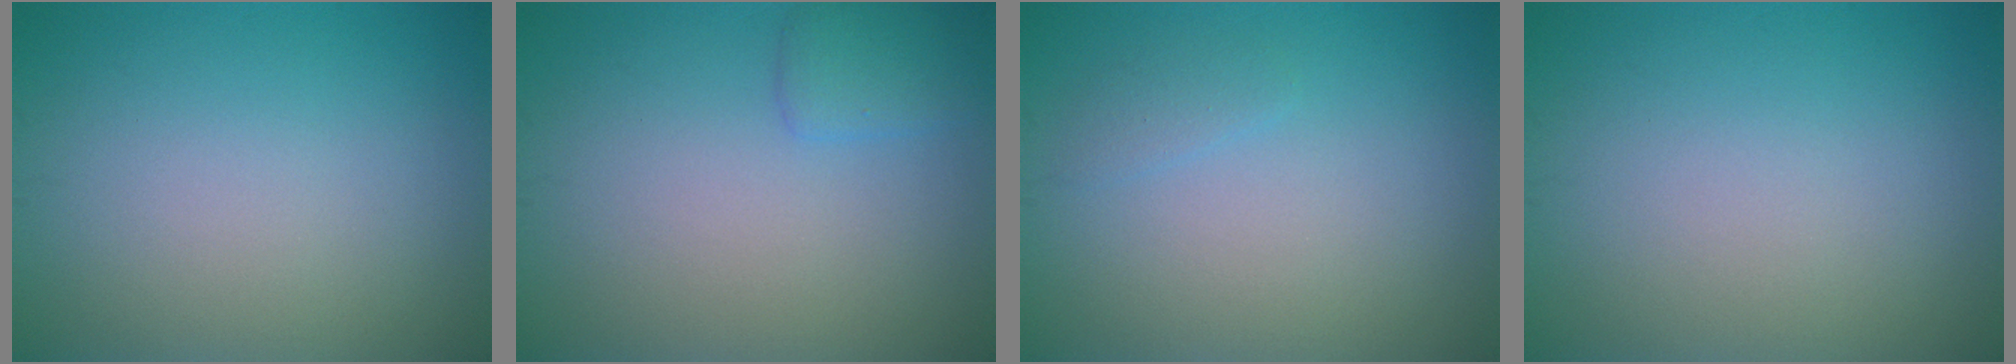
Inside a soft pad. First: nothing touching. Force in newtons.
{"total": 1.6, "press": 1.6, "slide": 0.1}
{"total": 0.9, "press": 0.9, "slide": 0.1}
{"total": 0.0}